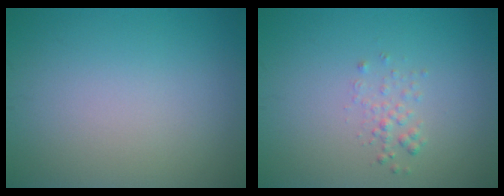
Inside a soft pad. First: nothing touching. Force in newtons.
{"total": 1.1, "press": 1.1, "slide": 0.1}